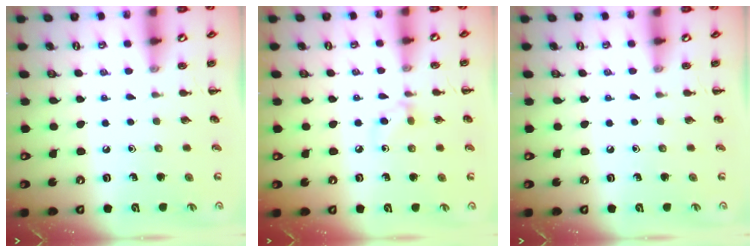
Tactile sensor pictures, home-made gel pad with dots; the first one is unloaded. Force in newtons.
{"total": 5.1, "press": 4.6, "slide": 2.0}
{"total": 0.0}